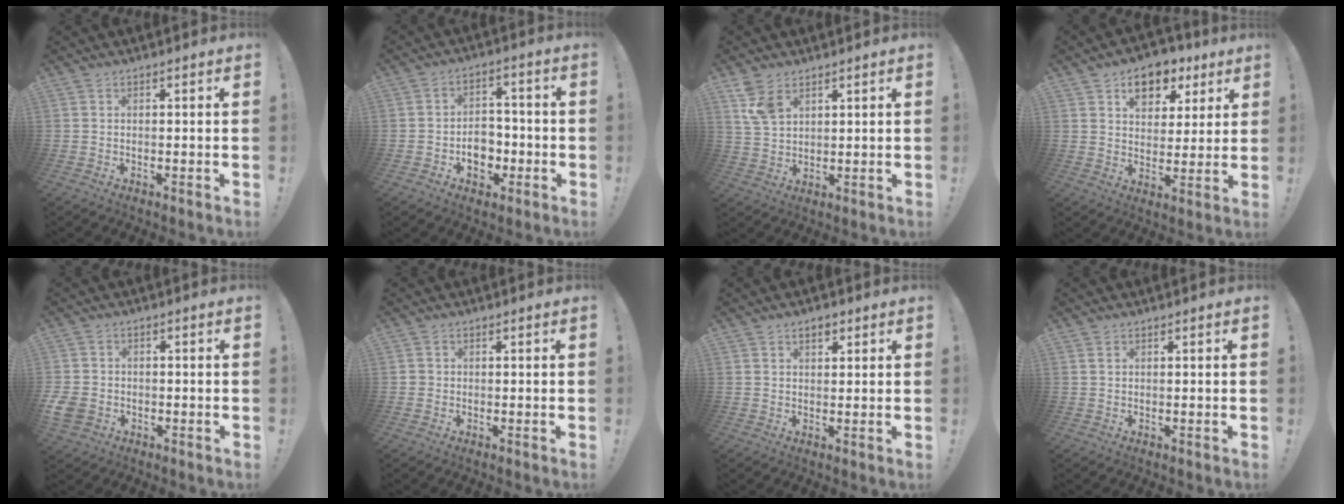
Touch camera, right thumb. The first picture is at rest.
{"total": 8.8, "force": [-2.3, 6.8, 5.0], "torque": [-0.073, 0.015, -0.039]}
{"total": 6.8, "force": [4.1, 3.8, 3.8], "torque": [-0.071, -0.013, 0.082]}
{"total": 9.9, "force": [5.8, 6.7, 4.5], "torque": [-0.053, -0.035, 0.105]}
{"total": 4.9, "force": [-1.5, 3.9, 2.6], "torque": [-0.058, -0.005, -0.028]}
{"total": 1.2, "force": [-0.1, 1.1, 0.3], "torque": [-0.009, 0.005, -0.001]}
{"total": 2.9, "force": [1.6, 1.5, 1.9], "torque": [-0.024, -0.002, 0.026]}
{"total": 0.6, "force": [0.4, 0.3, 0.4], "torque": [-0.015, 0.003, 0.008]}